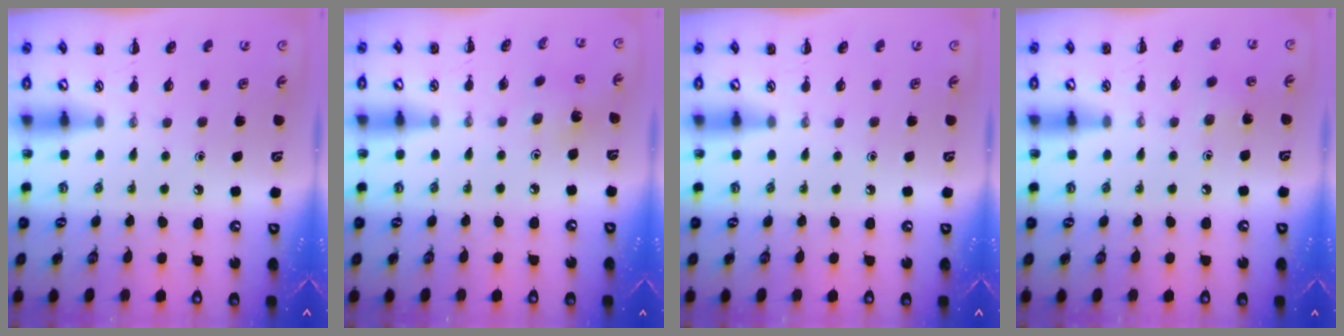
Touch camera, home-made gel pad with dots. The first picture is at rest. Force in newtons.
{"total": 2.1, "press": 2.0, "slide": 0.7}
{"total": 0.0}
{"total": 5.0, "press": 4.8, "slide": 1.5}